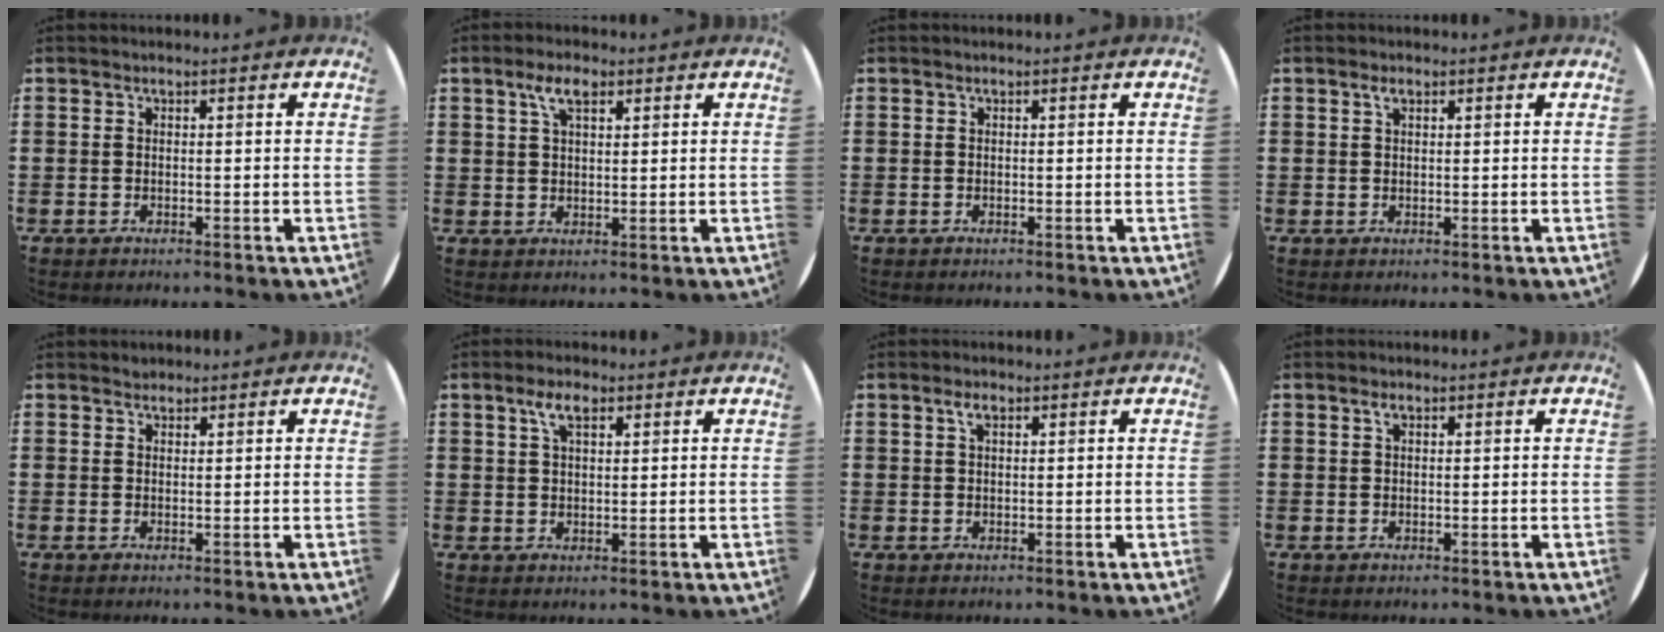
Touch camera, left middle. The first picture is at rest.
{"total": 4.3, "force": [2.6, 1.8, 2.9], "torque": [-0.056, 0.006, 0.043]}
{"total": 0.0}
{"total": 1.2, "force": [0.7, 0.6, 0.8], "torque": [-0.010, 0.002, 0.010]}
{"total": 0.9, "force": [0.9, 0.2, -0.1], "torque": [0.001, 0.001, 0.017]}
{"total": 4.0, "force": [2.4, 1.7, 2.6], "torque": [-0.050, 0.006, 0.041]}
{"total": 1.8, "force": [1.0, 0.8, 1.2], "torque": [-0.018, 0.003, 0.016]}
{"total": 1.1, "force": [0.6, 0.6, 0.7], "torque": [-0.008, 0.001, 0.009]}